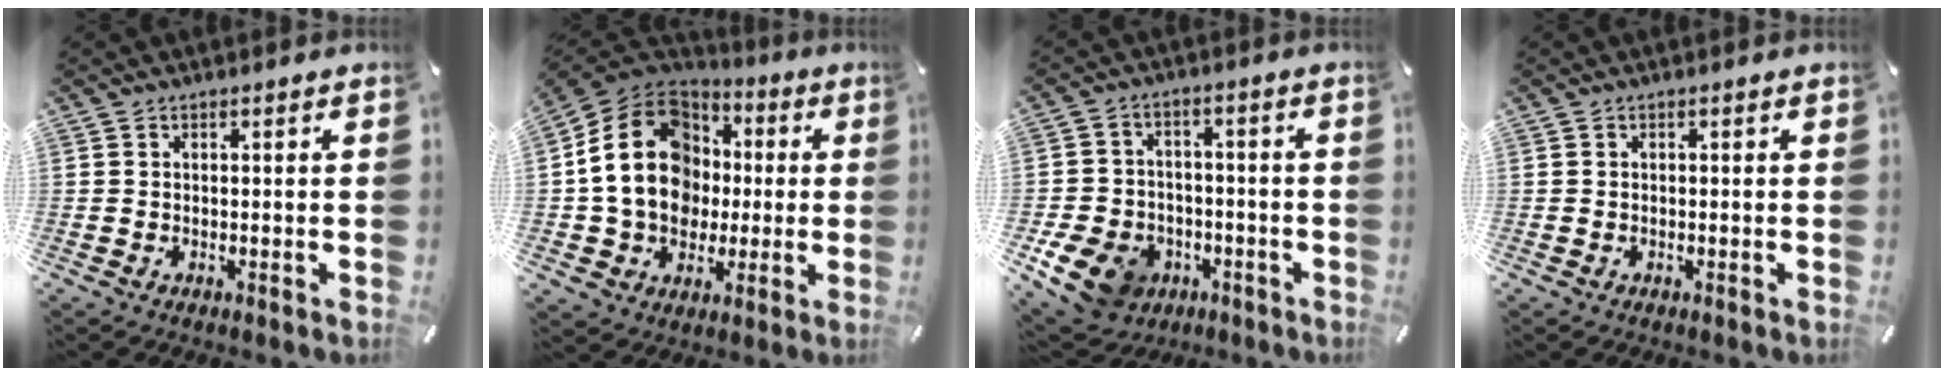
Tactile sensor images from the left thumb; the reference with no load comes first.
{"total": 19.3, "force": [0.3, 16.4, 10.1], "torque": [-0.194, 0.008, 0.012]}
{"total": 11.1, "force": [-5.4, 8.4, 4.6], "torque": [-0.096, 0.040, -0.094]}
{"total": 0.0}